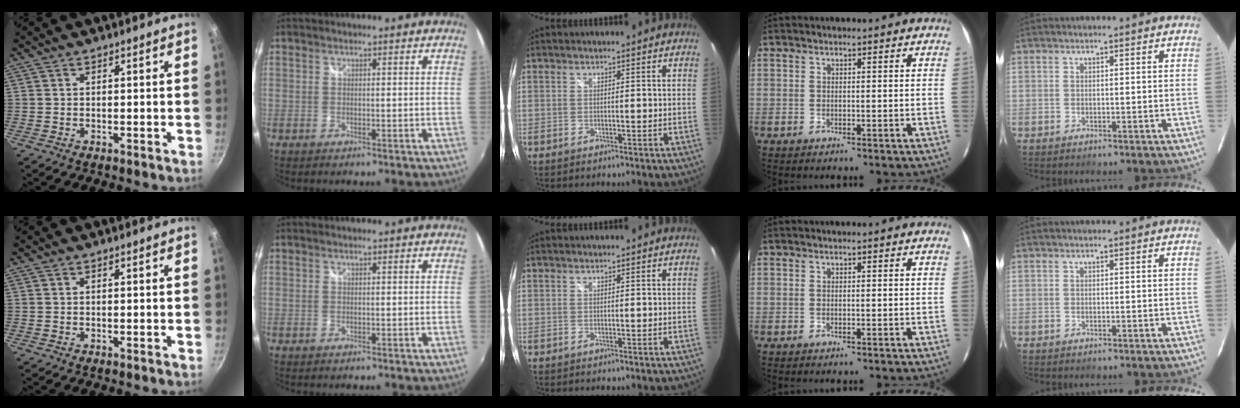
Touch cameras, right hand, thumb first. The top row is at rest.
{}